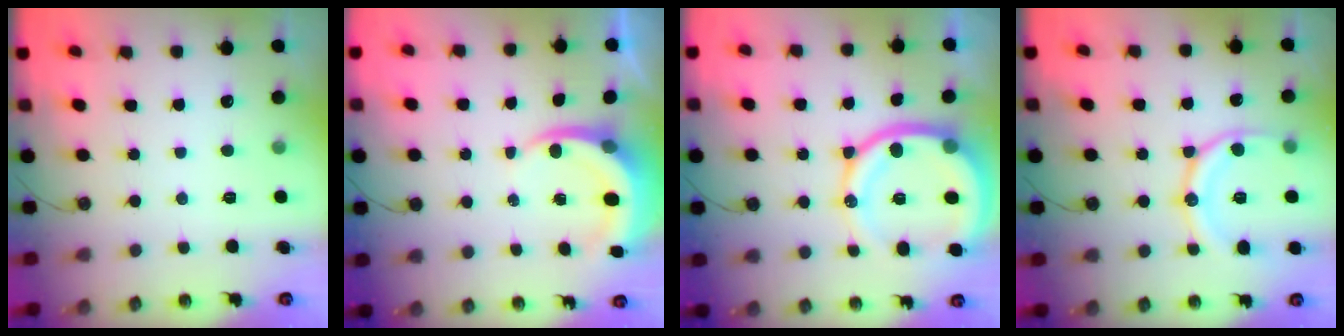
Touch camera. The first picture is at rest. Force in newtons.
{"total": 5.5, "press": 5.5, "slide": 0.5}
{"total": 19.4, "press": 19.3, "slide": 2.4}
{"total": 14.5, "press": 14.5, "slide": 1.3}